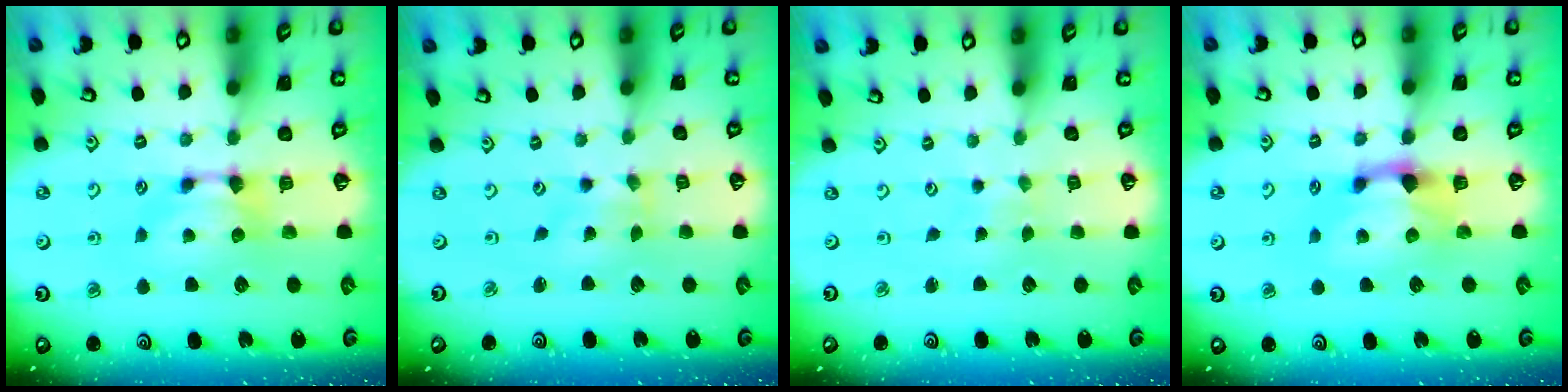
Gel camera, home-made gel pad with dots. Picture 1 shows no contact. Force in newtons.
{"total": 2.6, "press": 2.4, "slide": 1.0}
{"total": 5.2, "press": 5.1, "slide": 0.2}
{"total": 1.9, "press": 1.1, "slide": 1.5}